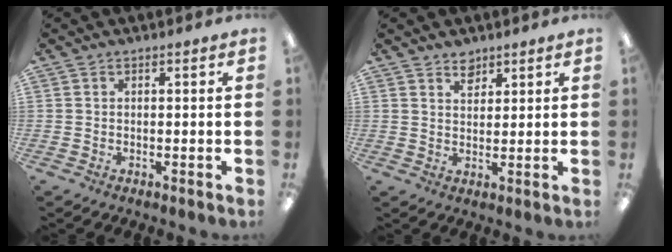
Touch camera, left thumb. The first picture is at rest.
{"total": 3.6, "force": [3.1, 1.7, 0.3], "torque": [0.003, -0.019, 0.057]}